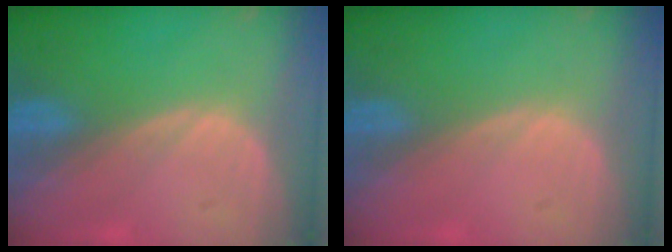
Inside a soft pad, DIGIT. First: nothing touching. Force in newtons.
{"total": 0.0}